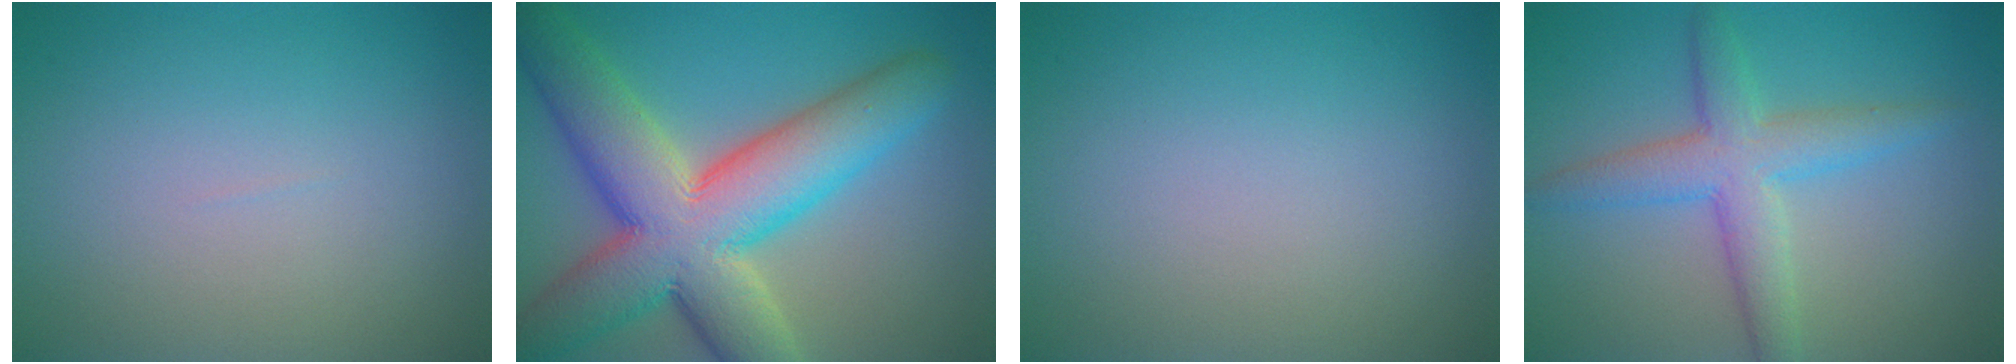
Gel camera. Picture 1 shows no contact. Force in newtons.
{"total": 13.2, "press": 13.1, "slide": 0.8}
{"total": 0.0}
{"total": 4.7, "press": 4.7, "slide": 0.1}